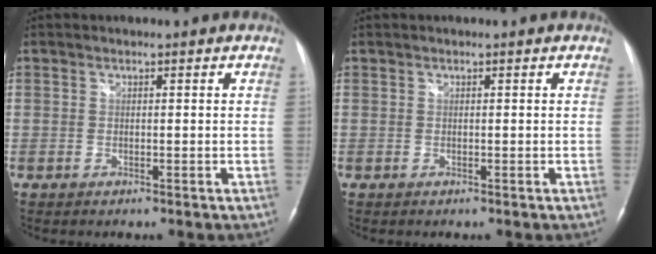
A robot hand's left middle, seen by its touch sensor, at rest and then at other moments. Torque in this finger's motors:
{"motor_torque": [0.68, -0.55, 0.09, 0.02]}